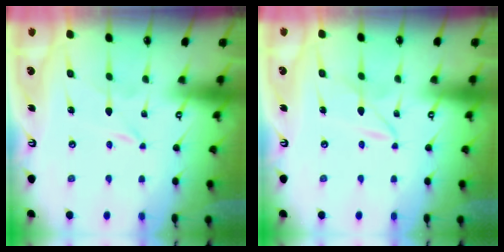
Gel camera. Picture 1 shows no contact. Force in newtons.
{"total": 2.9, "press": 2.9, "slide": 0.2}